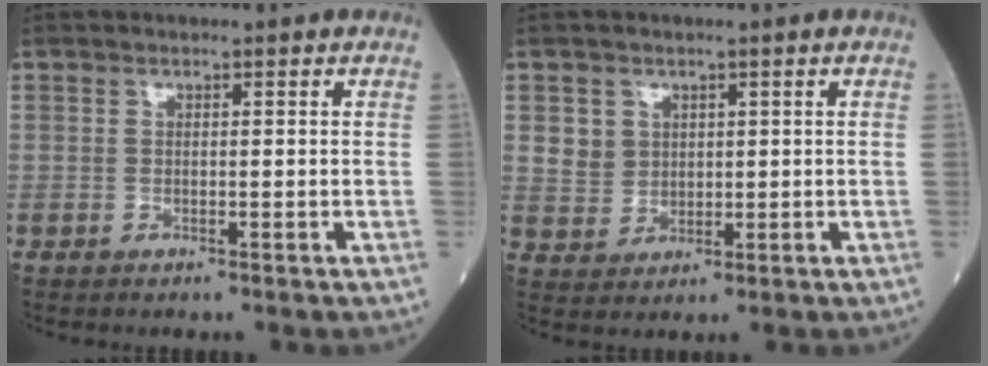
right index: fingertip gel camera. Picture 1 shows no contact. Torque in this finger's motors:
{"motor_torque": [0.20, -0.08, 0.08, 0.00]}